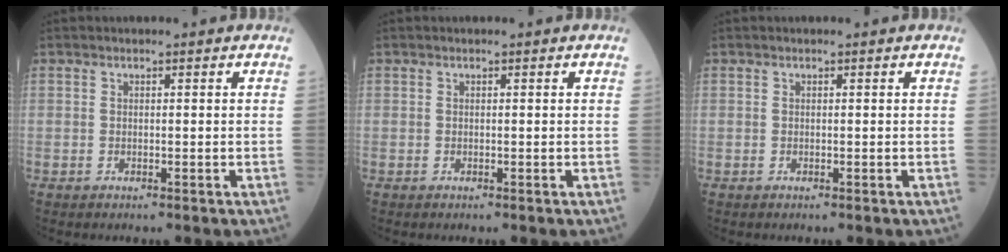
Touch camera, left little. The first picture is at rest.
{"total": 0.0}
{"total": 0.0}